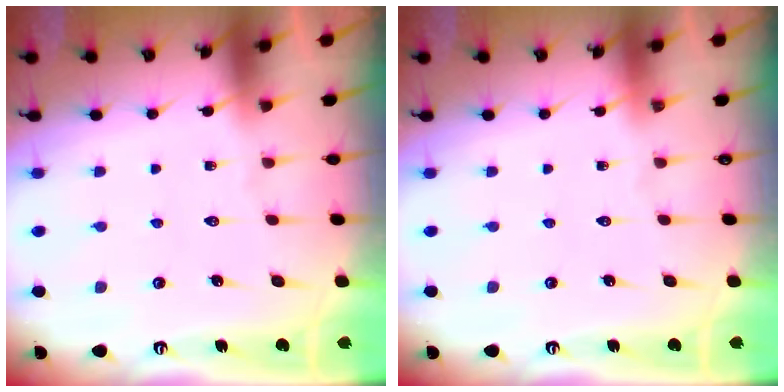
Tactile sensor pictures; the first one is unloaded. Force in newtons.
{"total": 0.0}